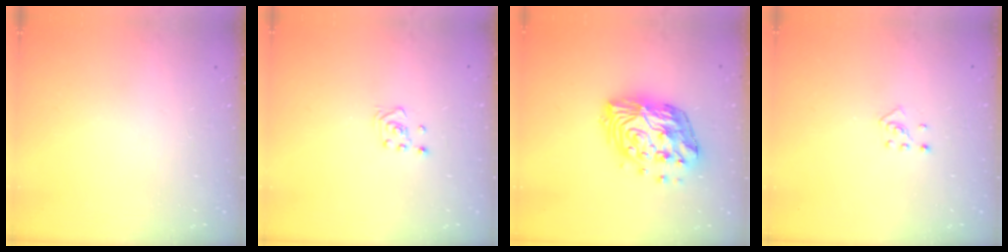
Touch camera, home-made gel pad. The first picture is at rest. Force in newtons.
{"total": 2.8, "press": 2.6, "slide": 1.0}
{"total": 15.0, "press": 15.0, "slide": 1.5}
{"total": 2.7, "press": 2.6, "slide": 0.9}